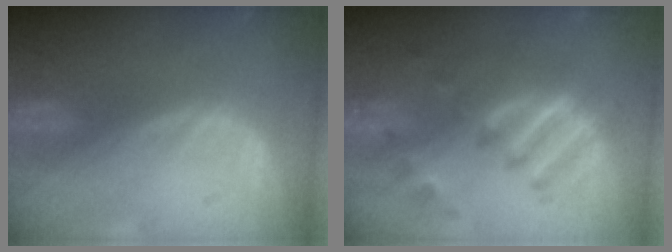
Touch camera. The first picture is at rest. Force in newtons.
{"total": 9.5, "press": 8.4, "slide": 4.5}